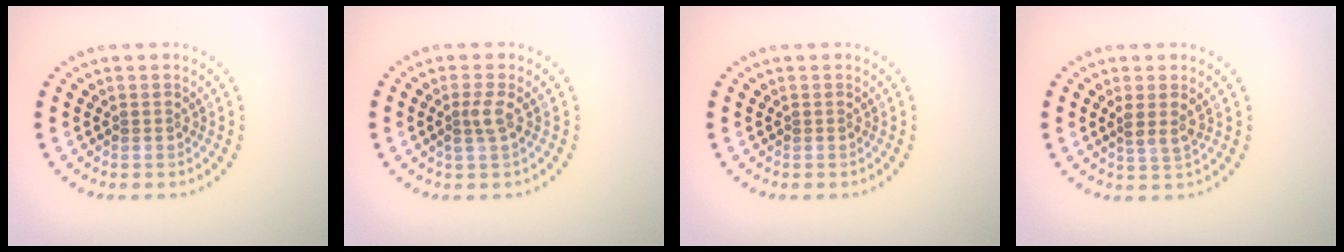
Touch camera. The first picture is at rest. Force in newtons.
{"total": 1.6, "press": 1.2, "slide": 1.0}
{"total": 0.0}
{"total": 1.7, "press": 1.4, "slide": 1.1}